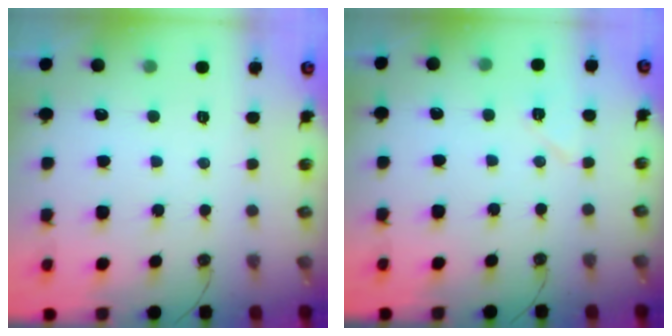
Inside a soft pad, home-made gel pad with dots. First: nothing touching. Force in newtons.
{"total": 6.8, "press": 6.3, "slide": 2.7}